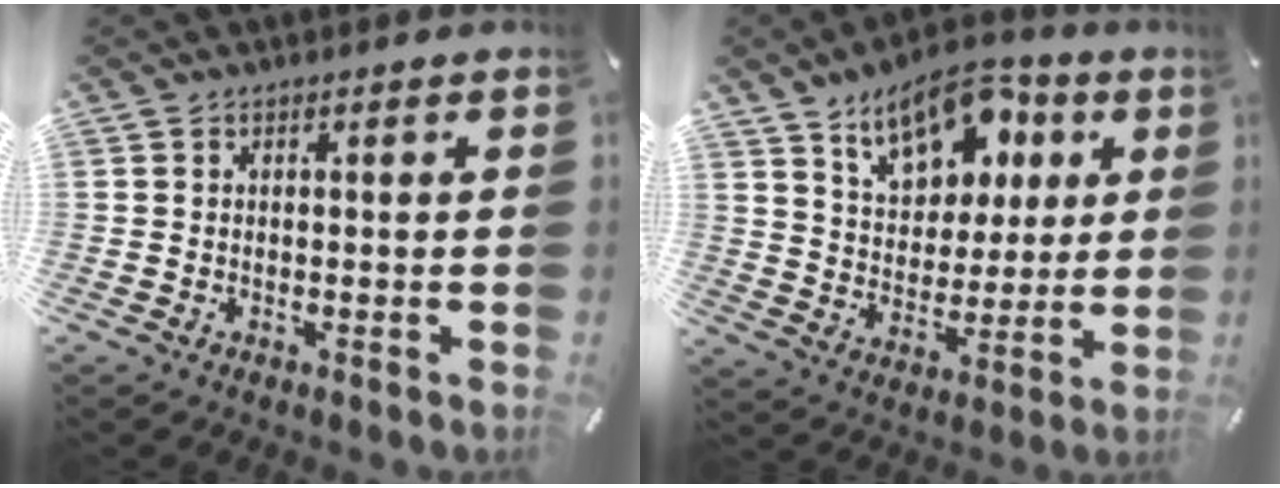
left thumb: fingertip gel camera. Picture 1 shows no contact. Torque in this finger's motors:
{"motor_torque": [2.35, 2.44, 1.42, -1.35, 0.17]}